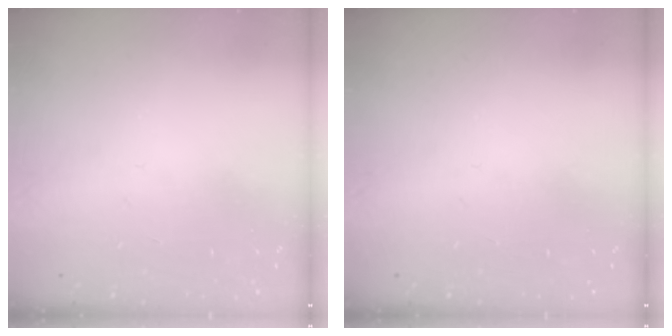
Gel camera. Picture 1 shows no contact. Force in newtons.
{"total": 0.0}